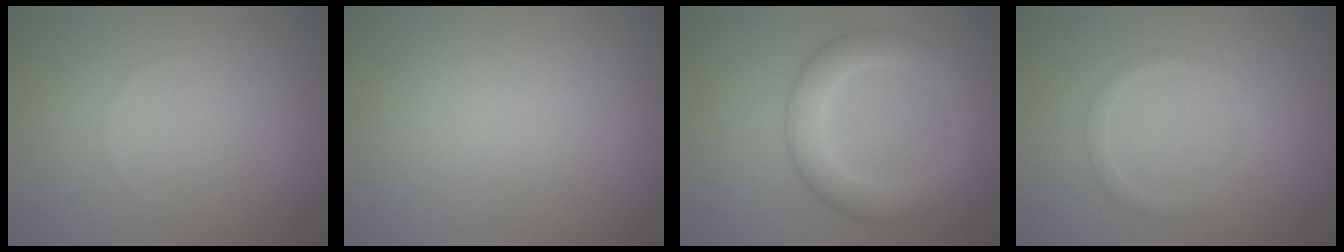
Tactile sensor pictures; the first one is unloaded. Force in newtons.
{"total": 0.0}
{"total": 5.2, "press": 5.2, "slide": 0.1}
{"total": 1.3, "press": 1.3, "slide": 0.1}